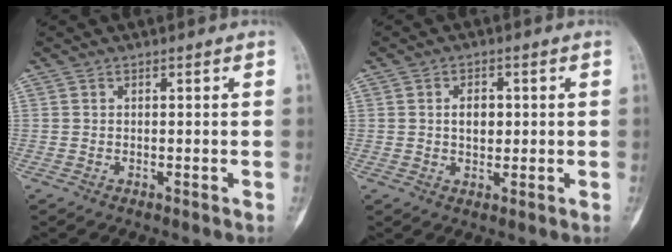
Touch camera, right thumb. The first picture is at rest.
{"total": 4.0, "force": [0.5, 2.6, 2.9], "torque": [-0.030, -0.003, 0.007]}